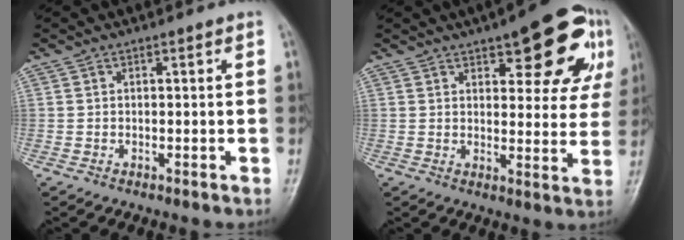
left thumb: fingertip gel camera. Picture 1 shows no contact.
{"total": 15.9, "force": [7.6, 6.2, 12.5], "torque": [-0.121, -0.016, 0.093]}